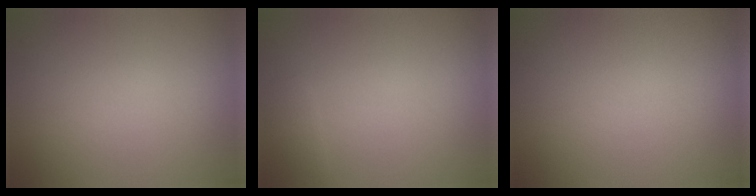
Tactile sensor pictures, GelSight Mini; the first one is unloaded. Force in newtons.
{"total": 0.9, "press": 0.9, "slide": 0.0}
{"total": 0.0}